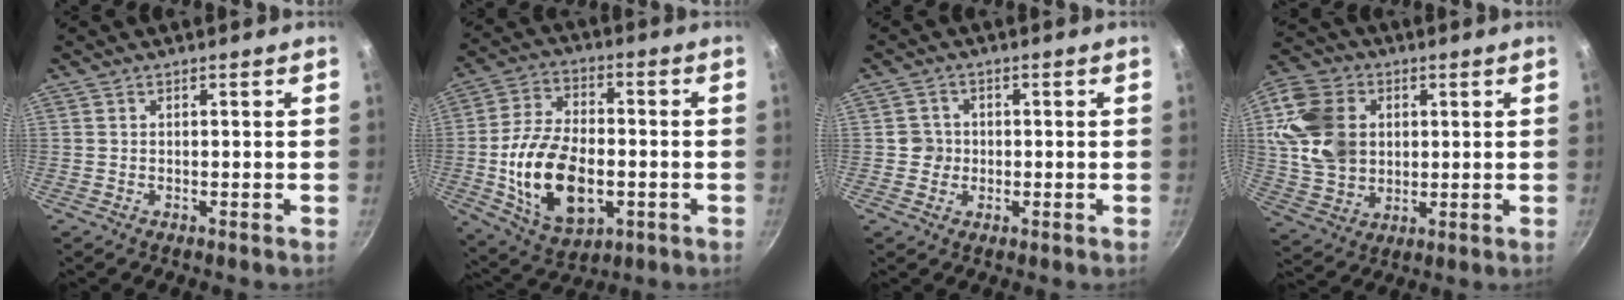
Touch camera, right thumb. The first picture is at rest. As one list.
[{"total": 18.1, "force": [-3.2, 10.8, 14.2], "torque": [-0.247, 0.016, -0.046]}, {"total": 3.0, "force": [-0.2, 3.0, 0.6], "torque": [0.009, 0.007, -0.007]}, {"total": 15.4, "force": [2.9, 12.1, 9.1], "torque": [-0.152, -0.002, 0.057]}]